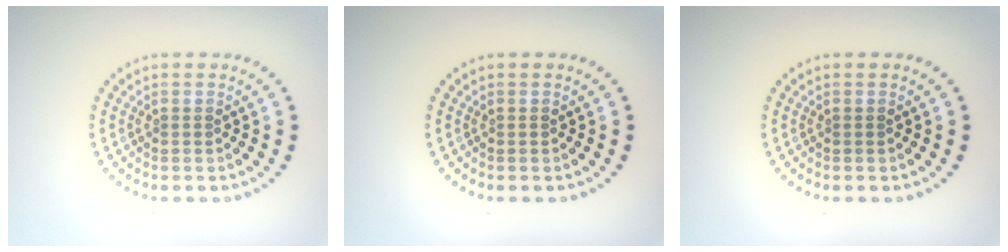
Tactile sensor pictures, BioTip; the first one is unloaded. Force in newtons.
{"total": 0.0}
{"total": 0.0}